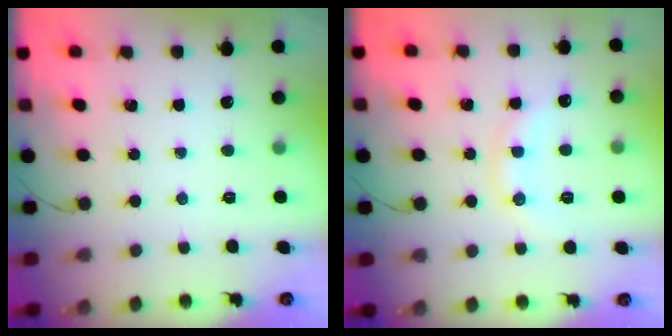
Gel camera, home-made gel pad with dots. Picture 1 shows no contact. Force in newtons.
{"total": 9.4, "press": 9.4, "slide": 0.9}